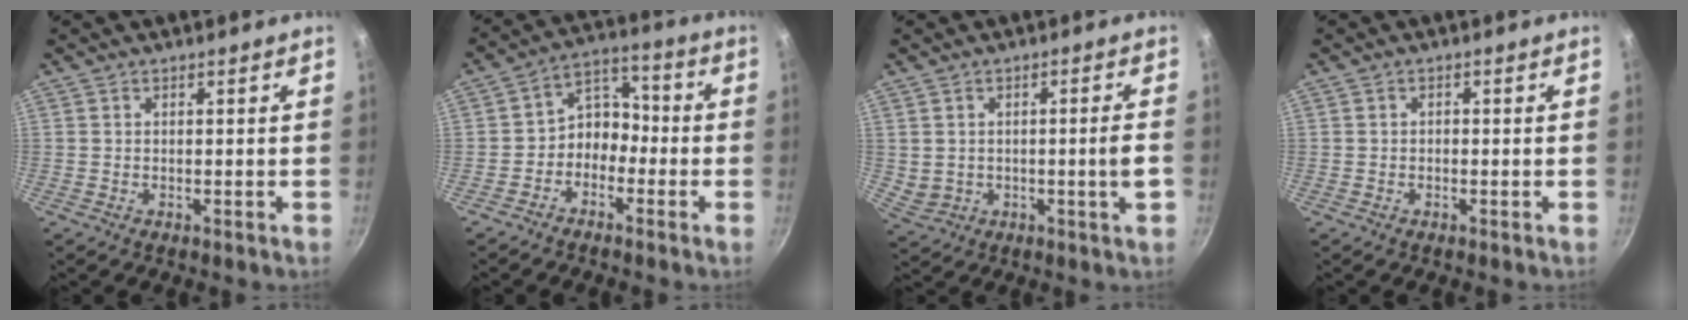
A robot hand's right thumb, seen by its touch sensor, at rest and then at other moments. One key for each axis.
{"total": 7.2, "fx": -2.7, "fy": 5.6, "fz": 3.6, "tx": -0.018, "ty": 0.051, "tz": -0.063}
{"total": 5.9, "fx": -0.5, "fy": 1.3, "fz": 5.7, "tx": -0.093, "ty": 0.009, "tz": 0.008}
{"total": 0.6, "fx": -0.3, "fy": 0.5, "fz": 0.2, "tx": -0.005, "ty": 0.003, "tz": -0.007}